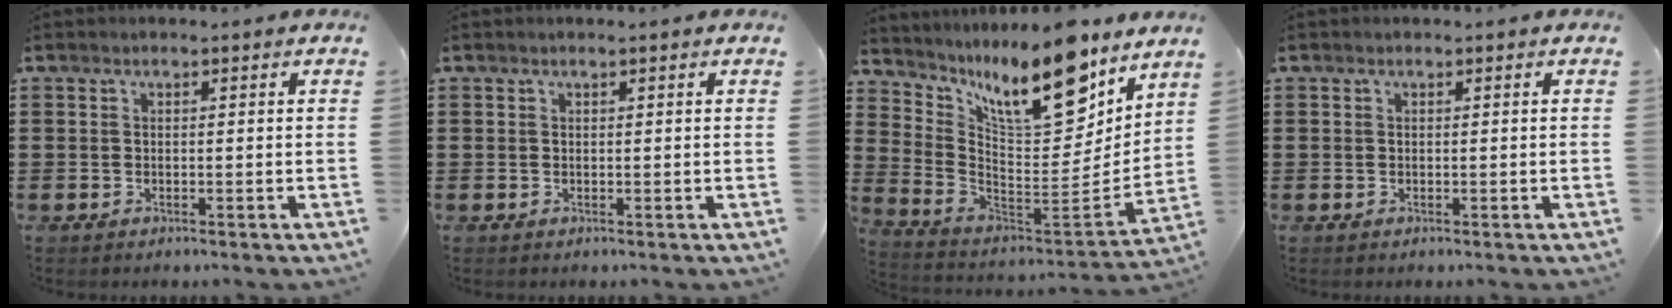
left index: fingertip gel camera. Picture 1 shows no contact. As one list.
[{"total": 0.0}, {"total": 14.0, "force": [10.6, 3.2, 8.7], "torque": [-0.170, -0.069, 0.181]}, {"total": 0.0}]